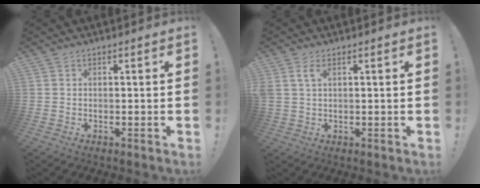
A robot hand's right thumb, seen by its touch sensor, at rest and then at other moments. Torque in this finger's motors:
{"motor_torque": [0.81, 0.88, 0.77, 0.46, 0.50]}